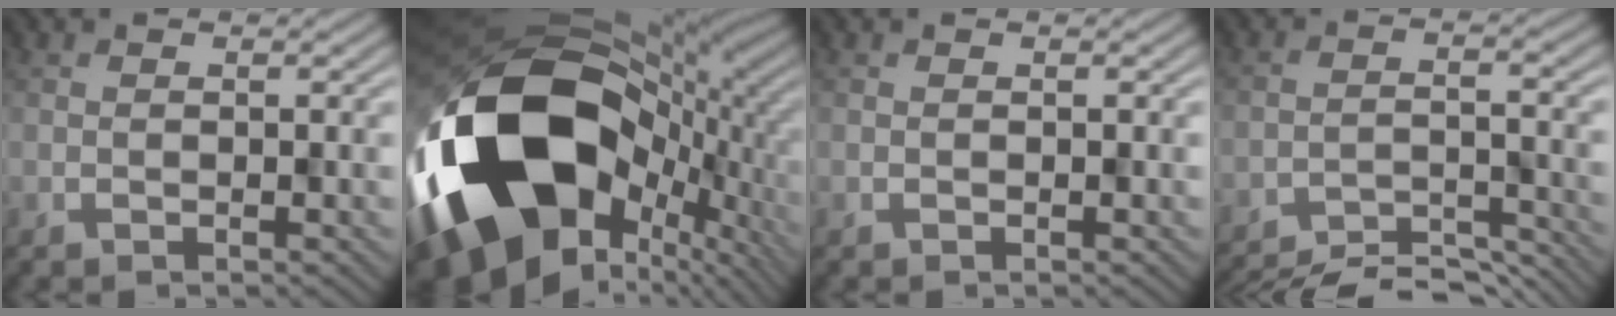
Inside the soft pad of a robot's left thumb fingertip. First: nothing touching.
{"total": 21.5, "force": [-5.2, 15.1, 14.5], "torque": [-0.321, -0.062, -0.060]}
{"total": 0.0}
{"total": 9.4, "force": [-9.0, 1.1, 2.6], "torque": [-0.041, 0.006, -0.126]}